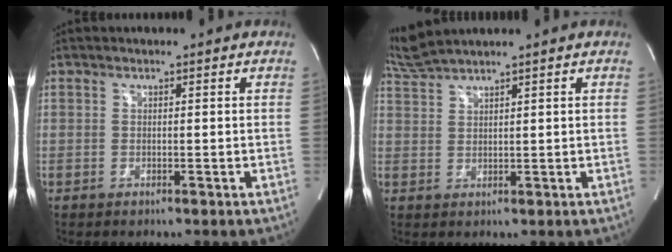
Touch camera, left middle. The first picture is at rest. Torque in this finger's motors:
{"motor_torque": [-0.33, -0.25, -0.14, -0.01]}